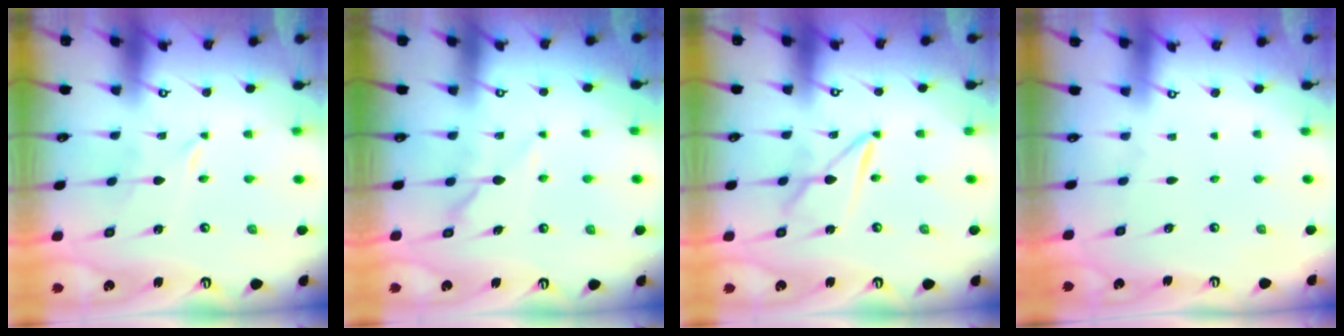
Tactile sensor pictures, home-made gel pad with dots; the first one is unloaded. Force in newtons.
{"total": 6.1, "press": 6.1, "slide": 0.6}
{"total": 5.8, "press": 5.8, "slide": 0.4}
{"total": 0.0}